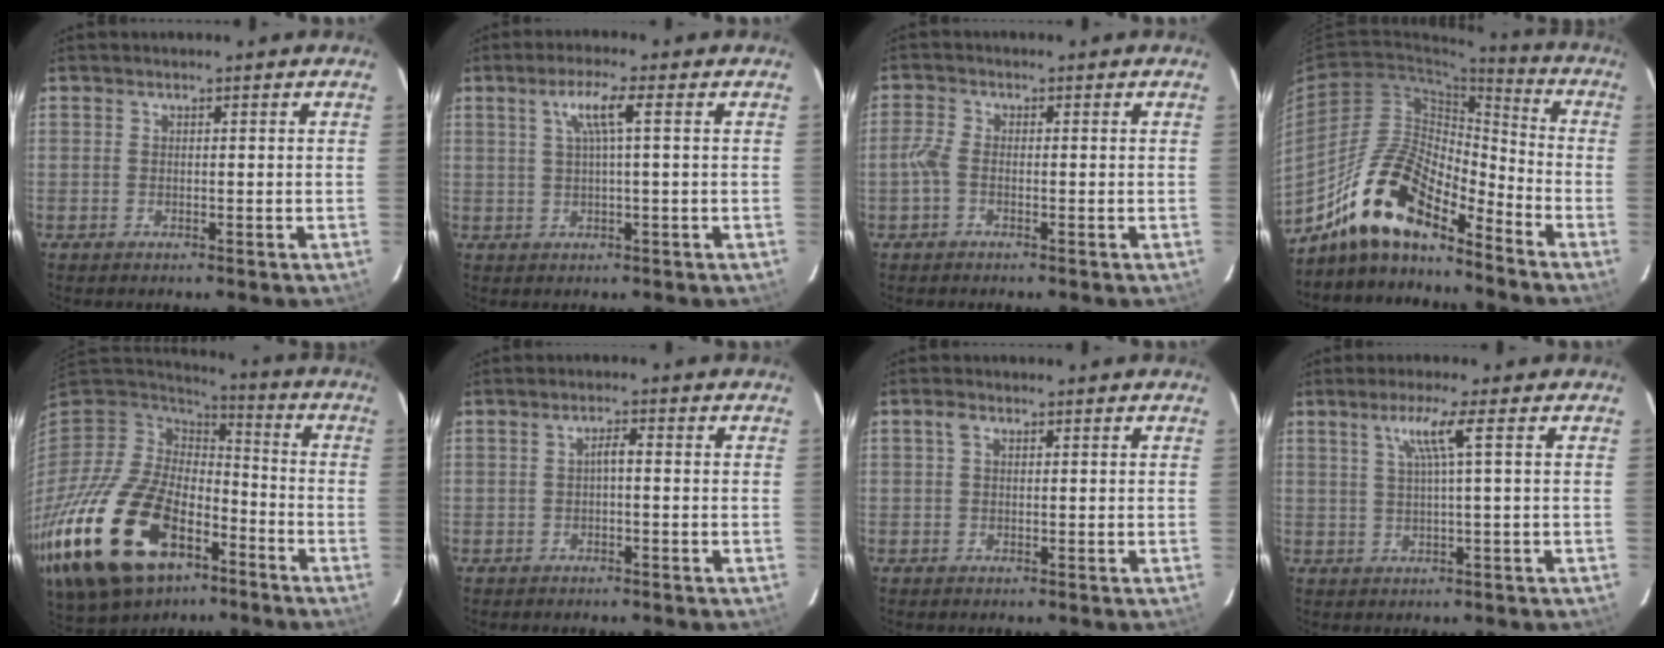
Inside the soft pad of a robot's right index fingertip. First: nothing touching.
{"total": 4.6, "force": [1.2, -0.2, 4.5], "torque": [-0.082, 0.005, 0.023]}
{"total": 2.6, "force": [-1.0, 1.2, 2.1], "torque": [-0.053, 0.004, -0.026]}
{"total": 15.7, "force": [-12.1, 4.8, 8.8], "torque": [-0.167, 0.007, -0.234]}
{"total": 30.4, "force": [-15.8, 17.4, 19.3], "torque": [-0.433, -0.038, -0.260]}
{"total": 1.6, "force": [-0.4, 0.4, 1.5], "torque": [-0.029, 0.009, -0.007]}
{"total": 1.5, "force": [0.5, 0.9, 1.1], "torque": [-0.022, 0.007, 0.006]}
{"total": 4.6, "force": [1.5, -1.2, 4.2], "torque": [-0.076, 0.002, 0.032]}